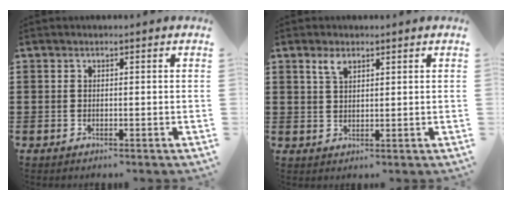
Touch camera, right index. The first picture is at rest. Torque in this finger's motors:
{"motor_torque": [0.38, 0.03, 0.11, 0.02]}